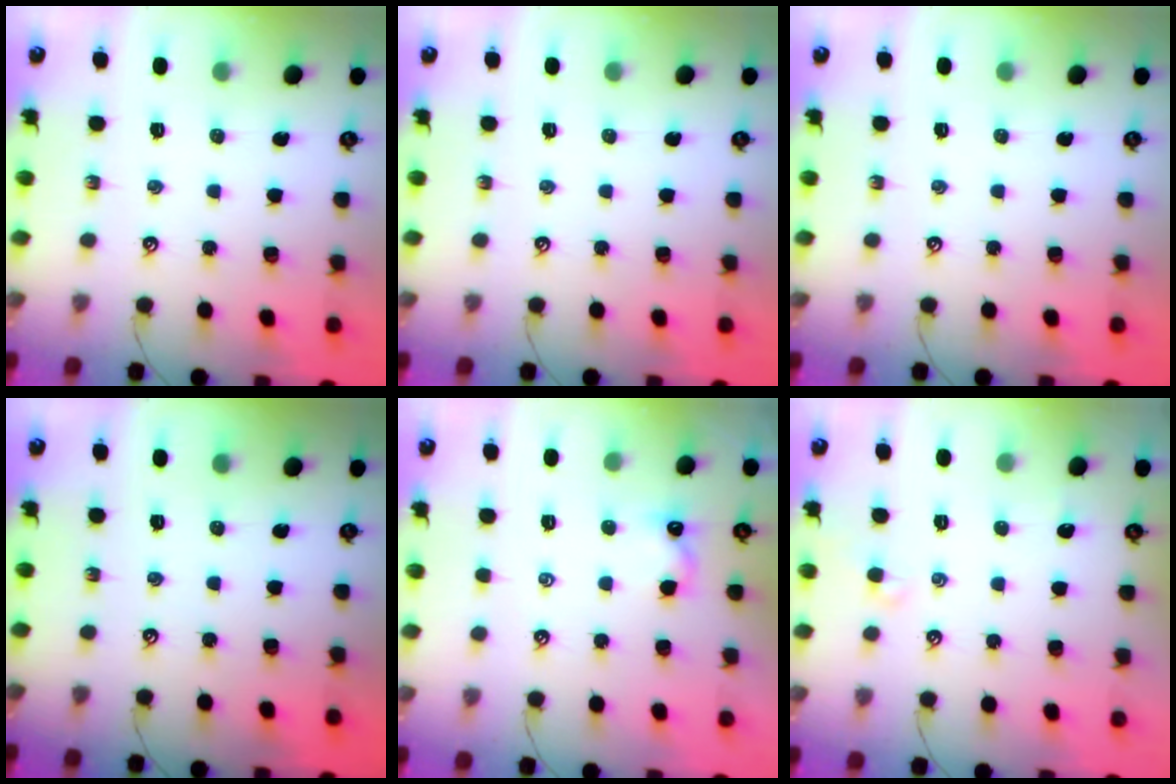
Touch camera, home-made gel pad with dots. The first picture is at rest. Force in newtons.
{"total": 0.0}
{"total": 0.0}
{"total": 0.0}
{"total": 0.8, "press": 0.6, "slide": 0.5}
{"total": 0.5, "press": 0.2, "slide": 0.5}